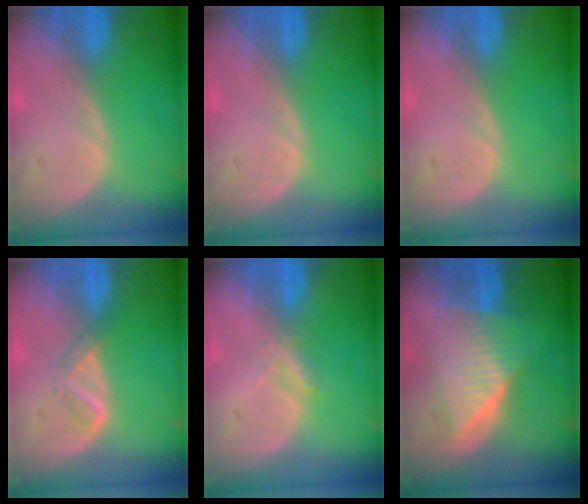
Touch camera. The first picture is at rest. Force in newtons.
{"total": 0.0}
{"total": 0.0}
{"total": 2.4, "press": 2.4, "slide": 0.7}
{"total": 1.8, "press": 1.6, "slide": 0.7}
{"total": 7.4, "press": 7.4, "slide": 0.3}